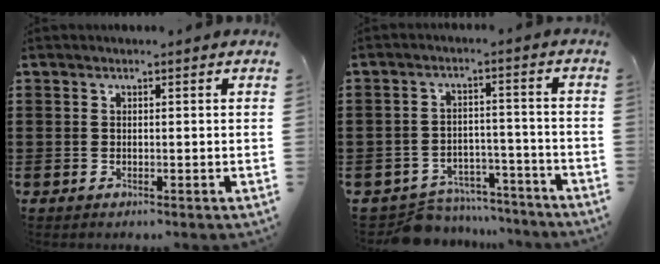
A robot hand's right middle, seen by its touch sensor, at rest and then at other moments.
{"total": 6.5, "force": [-6.3, 1.2, 0.6], "torque": [-0.013, 0.017, -0.126]}